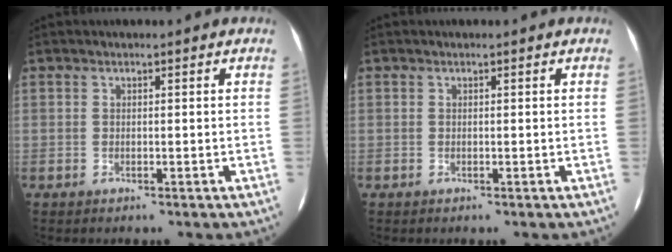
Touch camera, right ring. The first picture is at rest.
{"total": 0.0}